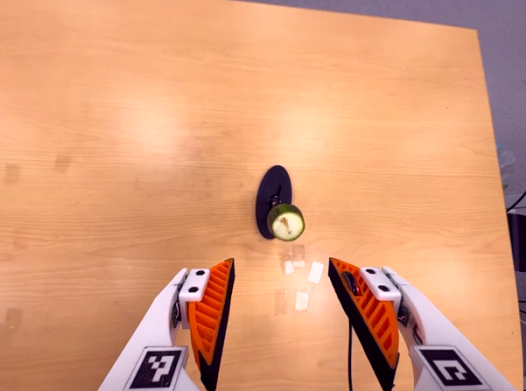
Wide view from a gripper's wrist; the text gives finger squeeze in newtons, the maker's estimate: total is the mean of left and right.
{"total": 0.0}